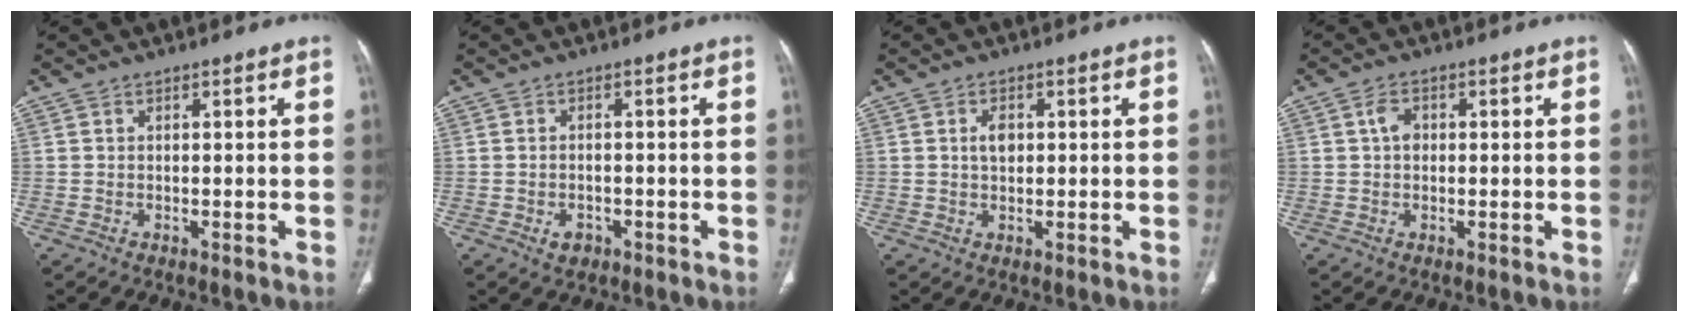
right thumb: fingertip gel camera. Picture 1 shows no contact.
{"total": 2.4, "force": [-1.2, 1.7, 1.2], "torque": [-0.015, 0.007, -0.010]}
{"total": 2.7, "force": [0.5, 1.8, 2.0], "torque": [-0.030, 0.001, 0.008]}
{"total": 2.9, "force": [0.6, 2.1, 2.0], "torque": [-0.035, 0.007, 0.009]}